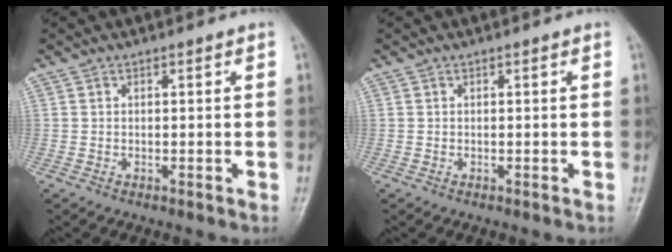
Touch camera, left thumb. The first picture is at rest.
{"total": 0.0}